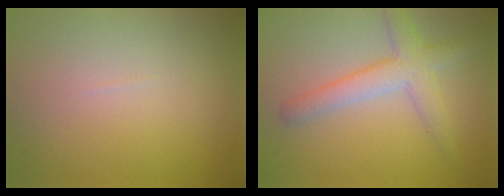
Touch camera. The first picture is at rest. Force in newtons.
{"total": 3.9, "press": 3.9, "slide": 0.1}